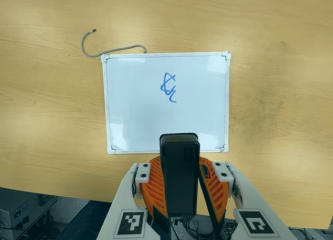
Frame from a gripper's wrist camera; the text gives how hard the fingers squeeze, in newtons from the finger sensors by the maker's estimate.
{"total": 9.3, "left": 9.2, "right": 9.4}